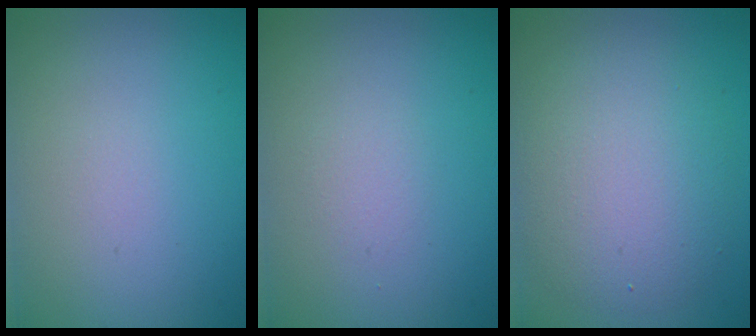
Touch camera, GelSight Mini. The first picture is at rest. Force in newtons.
{"total": 0.9, "press": 0.9, "slide": 0.1}
{"total": 5.8, "press": 5.8, "slide": 0.2}